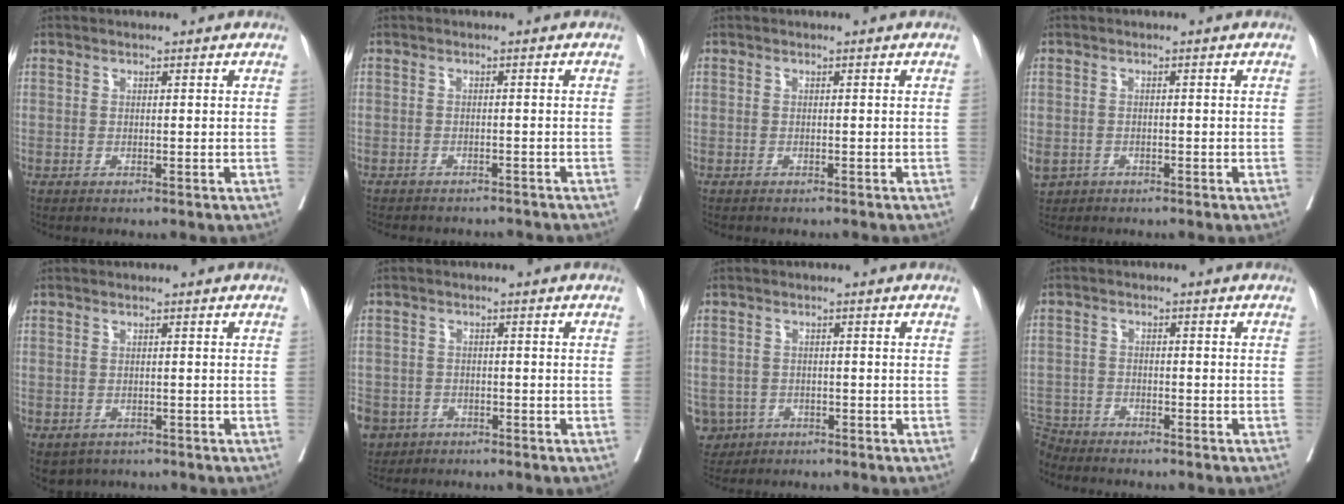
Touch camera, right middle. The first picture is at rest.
{"total": 9.8, "force": [-9.0, 2.8, 2.8], "torque": [-0.047, 0.001, -0.106]}
{"total": 3.0, "force": [-2.8, 0.6, 1.0], "torque": [-0.015, -0.003, -0.035]}
{"total": 4.5, "force": [-2.6, 3.4, 1.3], "torque": [-0.049, 0.000, -0.042]}
{"total": 4.2, "force": [-2.5, 3.0, 1.3], "torque": [-0.018, 0.001, -0.029]}
{"total": 10.6, "force": [-5.4, 8.5, 3.0], "torque": [-0.106, -0.003, -0.085]}
{"total": 6.2, "force": [-2.9, 5.4, 0.6], "torque": [-0.028, 0.007, -0.044]}
{"total": 5.3, "force": [-5.0, 1.0, -1.2], "torque": [0.019, -0.004, -0.100]}